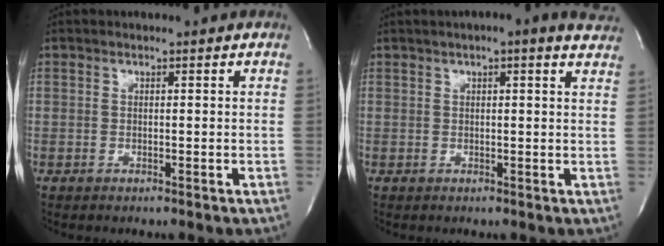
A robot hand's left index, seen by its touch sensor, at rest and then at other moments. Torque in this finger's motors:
{"motor_torque": [0.53, -0.60, 0.38, 0.01]}